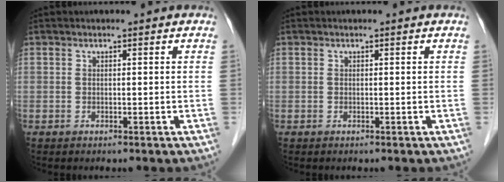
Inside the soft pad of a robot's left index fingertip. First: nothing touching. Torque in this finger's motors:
{"motor_torque": [0.04, 0.03, -0.01, 0.00]}